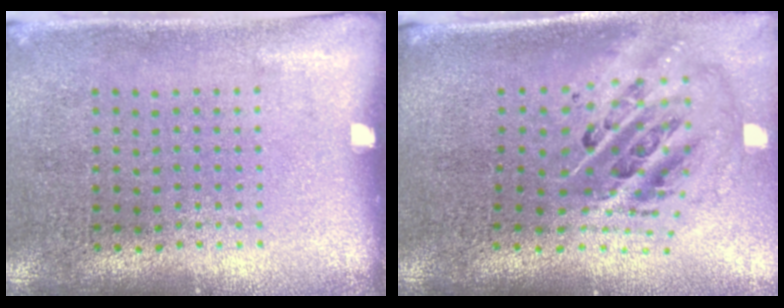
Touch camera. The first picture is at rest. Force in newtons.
{"total": 2.7, "press": 1.9, "slide": 2.0}